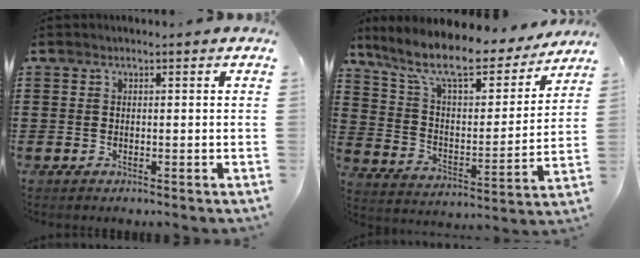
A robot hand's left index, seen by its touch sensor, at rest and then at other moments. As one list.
[{"total": 11.3, "force": [9.4, 2.1, 5.9], "torque": [-0.153, -0.054, 0.161]}]